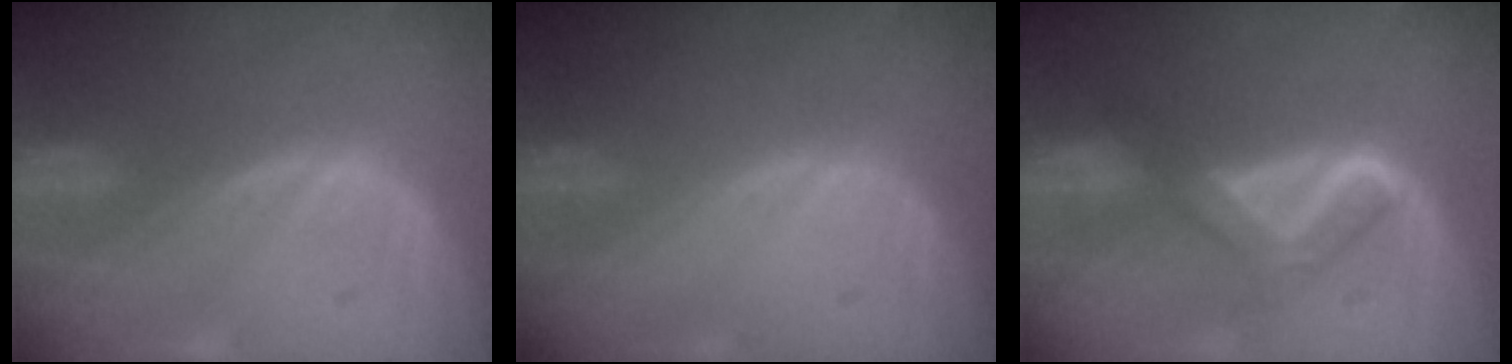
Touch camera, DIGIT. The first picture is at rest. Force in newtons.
{"total": 0.0}
{"total": 5.2, "press": 5.1, "slide": 0.7}